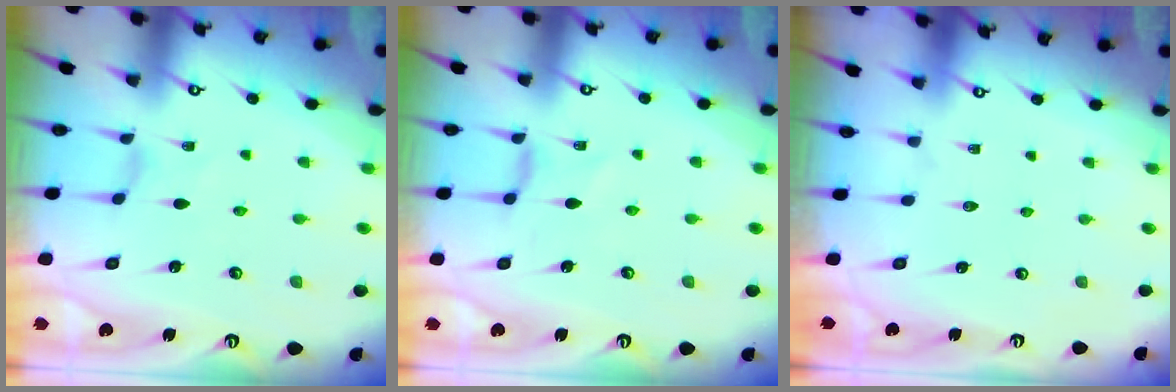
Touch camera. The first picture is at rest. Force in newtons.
{"total": 0.0}
{"total": 0.0}